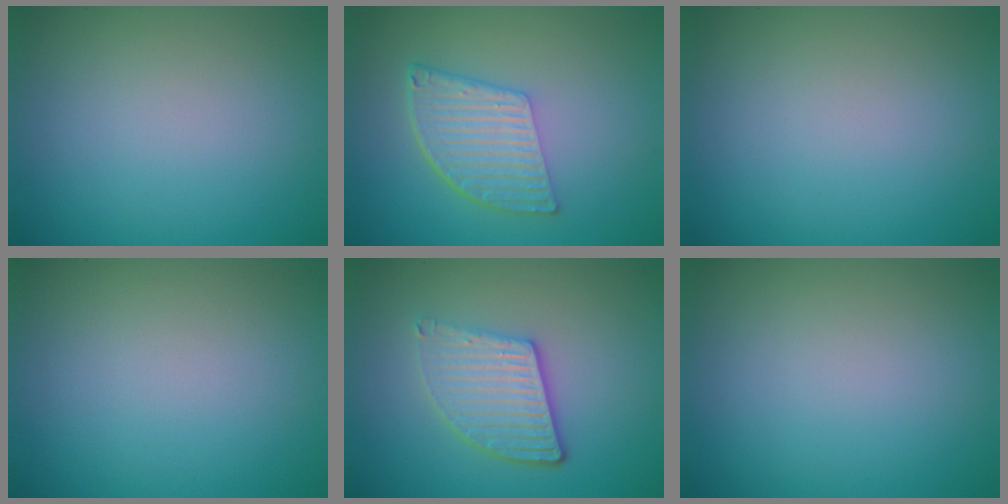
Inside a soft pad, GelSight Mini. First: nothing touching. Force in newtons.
{"total": 5.7, "press": 4.0, "slide": 4.0}
{"total": 0.0}
{"total": 0.0}
{"total": 4.3, "press": 3.5, "slide": 2.6}
{"total": 0.0}